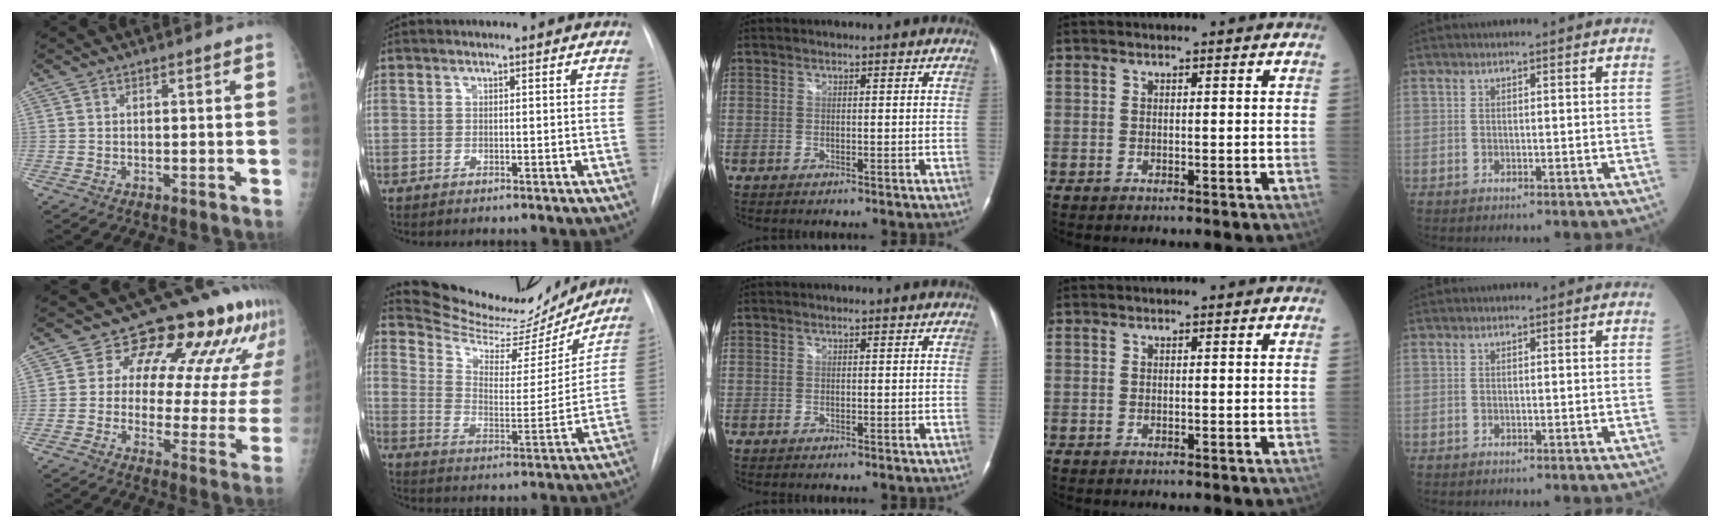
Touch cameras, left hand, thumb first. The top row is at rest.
{"thumb": {"total": 18.1, "force": [10.0, 9.5, 11.8], "torque": [-0.100, -0.030, 0.110]}, "index": {"total": 17.5, "force": [16.8, 3.7, 3.0], "torque": [-0.050, -0.037, 0.239]}}